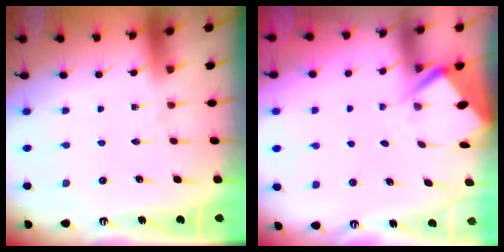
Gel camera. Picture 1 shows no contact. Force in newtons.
{"total": 3.6, "press": 3.6, "slide": 0.3}